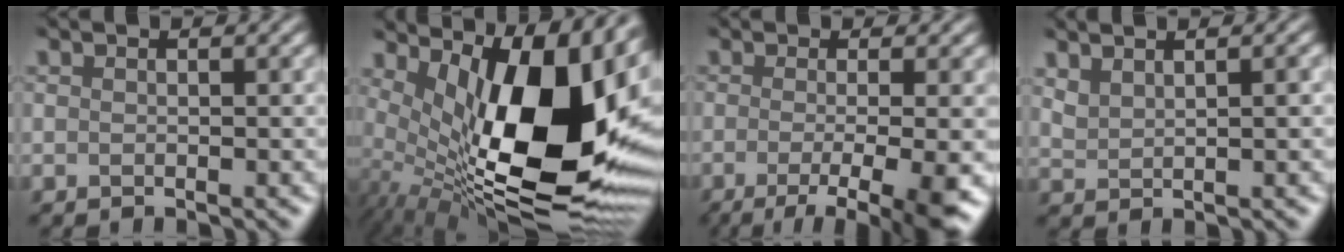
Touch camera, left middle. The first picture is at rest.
{"total": 15.7, "force": [2.1, 6.6, 14.1], "torque": [-0.224, -0.013, 0.043]}
{"total": 7.5, "force": [-3.8, 1.4, 6.2], "torque": [-0.091, -0.015, -0.062]}
{"total": 3.1, "force": [2.5, 1.2, 1.4], "torque": [-0.017, 0.017, 0.031]}